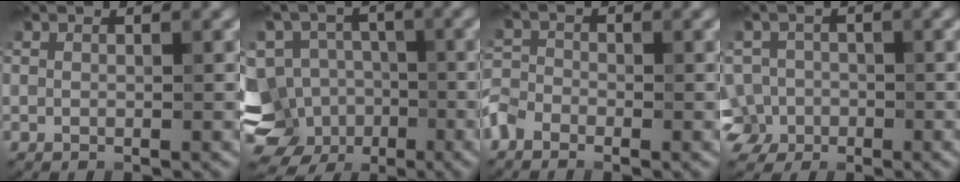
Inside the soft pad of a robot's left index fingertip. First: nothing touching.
{"total": 11.9, "force": [-5.0, 10.0, 4.1], "torque": [-0.079, 0.017, -0.100]}
{"total": 2.5, "force": [-2.0, 1.5, 0.5], "torque": [-0.015, 0.000, -0.054]}
{"total": 4.9, "force": [-2.4, 4.1, 1.3], "torque": [-0.009, 0.000, -0.049]}